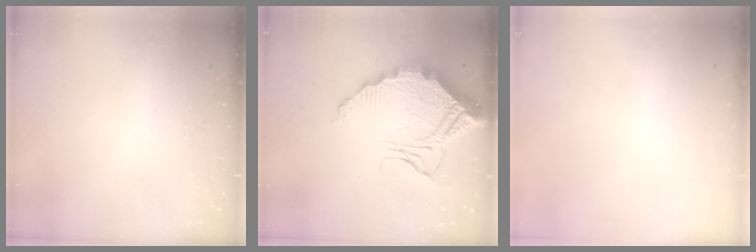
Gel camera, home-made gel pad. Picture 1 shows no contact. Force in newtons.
{"total": 15.9, "press": 15.8, "slide": 1.0}
{"total": 3.4, "press": 3.2, "slide": 1.3}